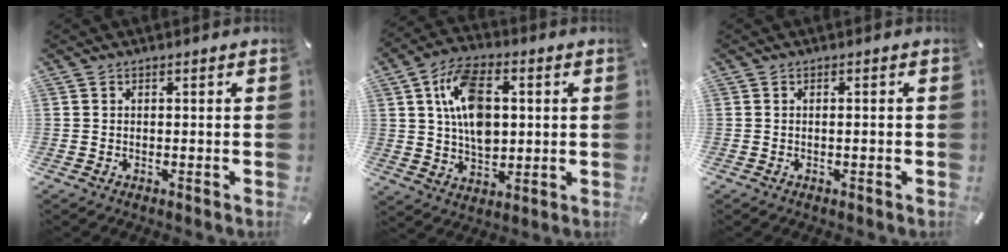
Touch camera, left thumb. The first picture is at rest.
{"total": 13.2, "force": [2.4, 9.1, 9.2], "torque": [-0.151, 0.009, 0.044]}
{"total": 0.8, "force": [-0.2, 0.2, 0.7], "torque": [-0.014, 0.000, -0.004]}